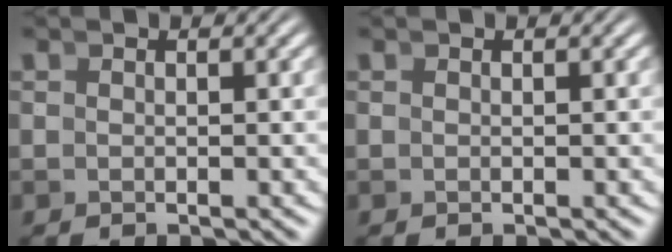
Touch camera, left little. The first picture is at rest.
{"total": 0.0}